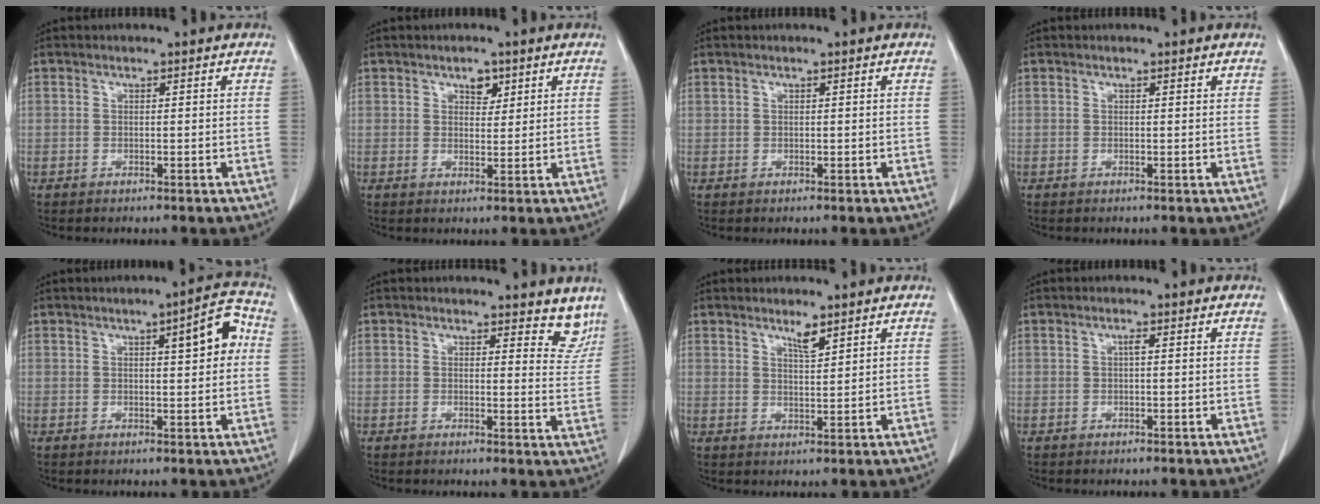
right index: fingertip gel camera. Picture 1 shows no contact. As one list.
[{"total": 2.6, "force": [1.5, 1.5, 1.5], "torque": [-0.018, -0.001, 0.024]}, {"total": 0.0}, {"total": 0.0}, {"total": 6.4, "force": [1.4, 1.3, 6.1], "torque": [-0.079, 0.017, 0.015]}, {"total": 5.3, "force": [4.6, 2.1, 1.5], "torque": [0.011, -0.028, 0.033]}, {"total": 2.6, "force": [2.0, 0.3, 1.7], "torque": [-0.034, -0.006, 0.038]}, {"total": 0.7, "force": [0.1, 0.1, 0.7], "torque": [-0.014, 0.001, 0.001]}]